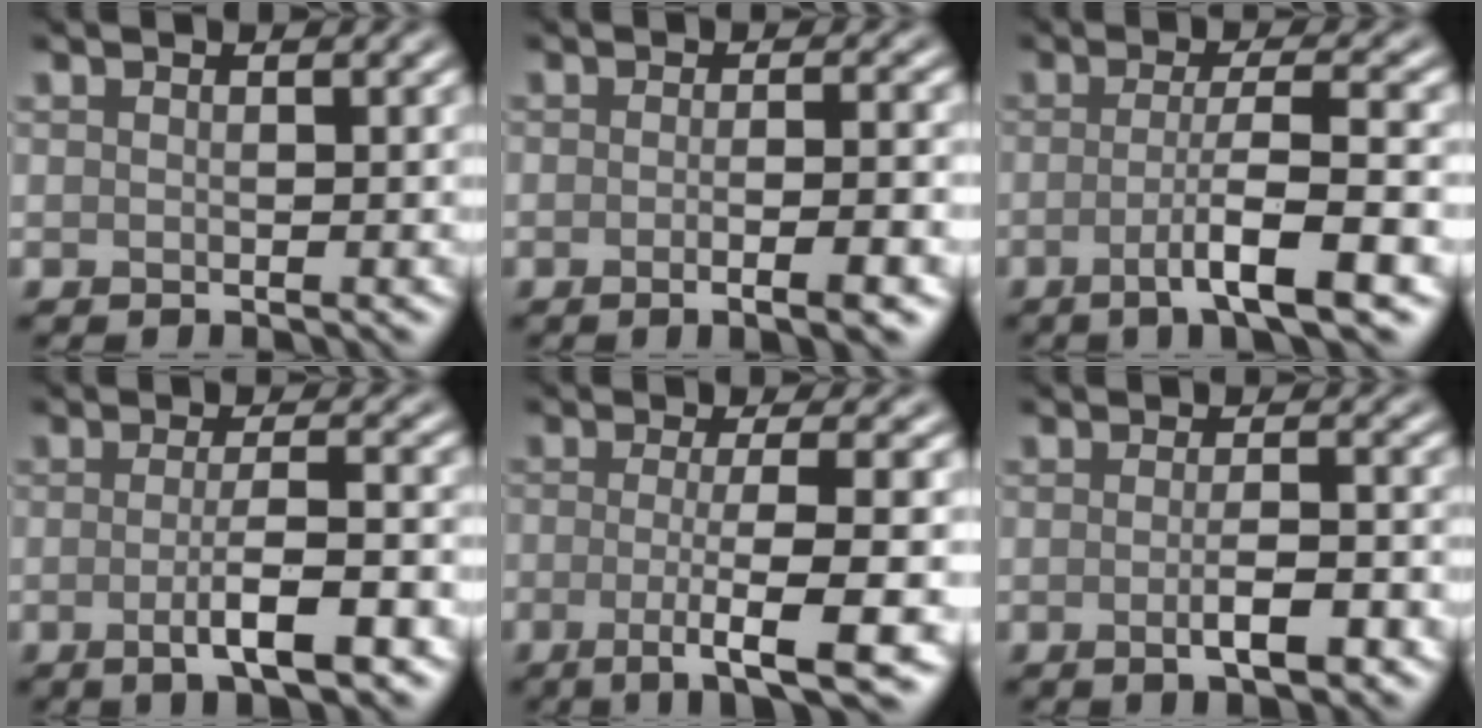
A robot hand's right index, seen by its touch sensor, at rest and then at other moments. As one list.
[{"total": 4.8, "force": [-1.6, 1.2, 4.4], "torque": [-0.056, -0.002, -0.023]}, {"total": 6.1, "force": [-2.1, 0.8, 5.7], "torque": [-0.089, 0.003, -0.043]}, {"total": 5.0, "force": [-1.5, 1.0, 4.6], "torque": [-0.077, -0.001, -0.025]}, {"total": 7.3, "force": [-2.9, 1.2, 6.6], "torque": [-0.099, -0.001, -0.055]}, {"total": 3.3, "force": [-1.0, 0.8, 3.0], "torque": [-0.053, -0.003, -0.015]}]